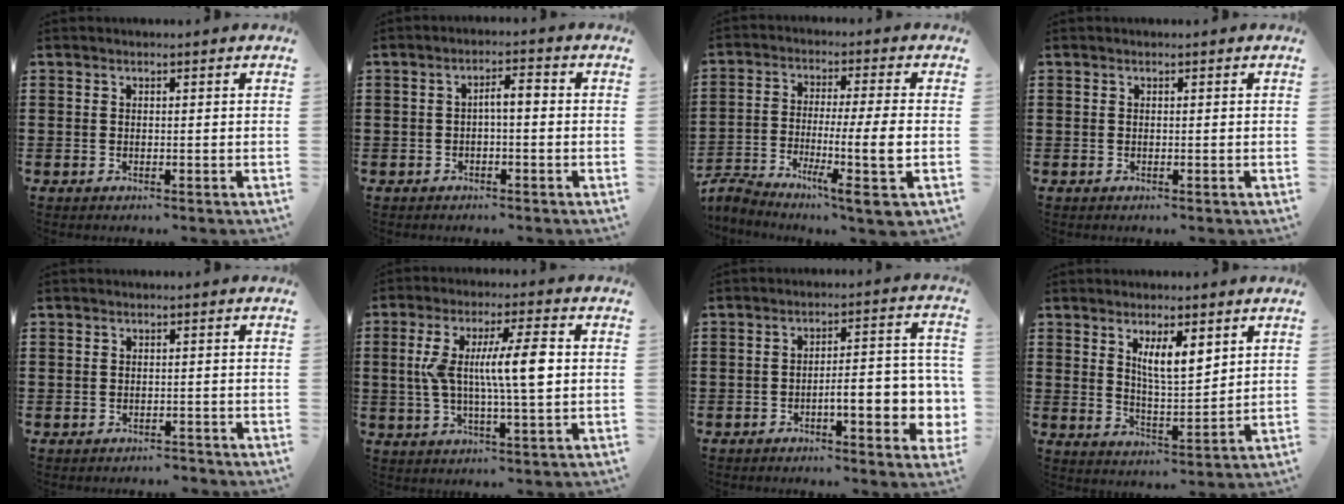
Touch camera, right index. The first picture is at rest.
{"total": 2.5, "force": [-0.5, 0.5, 2.4], "torque": [-0.043, 0.005, -0.012]}
{"total": 8.9, "force": [-2.5, 0.8, 8.5], "torque": [-0.160, -0.010, -0.048]}
{"total": 0.0}
{"total": 1.2, "force": [-1.1, 0.5, -0.1], "torque": [-0.002, 0.003, -0.027]}
{"total": 10.0, "force": [0.9, 1.8, 9.8], "torque": [-0.180, 0.003, 0.011]}
{"total": 7.6, "force": [-2.6, 2.0, 6.9], "torque": [-0.098, -0.006, -0.047]}
{"total": 6.1, "force": [3.3, 1.8, 4.8], "torque": [-0.094, -0.004, 0.055]}